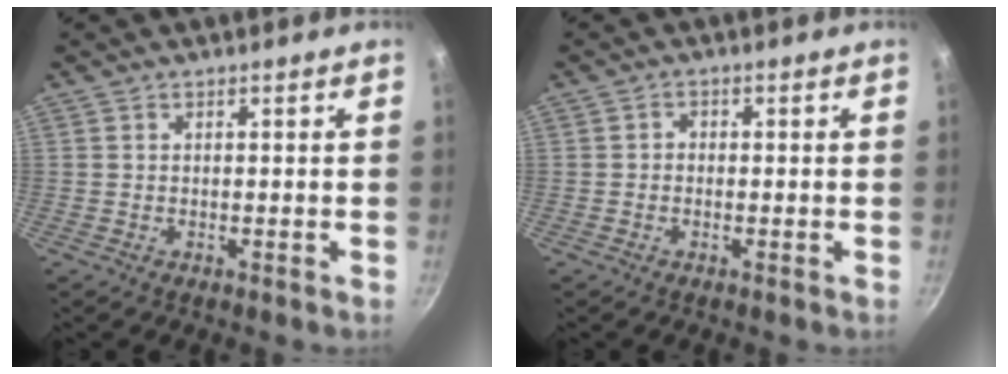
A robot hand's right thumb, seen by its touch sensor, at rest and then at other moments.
{"total": 1.3, "force": [-0.2, 1.1, 0.6], "torque": [-0.009, 0.006, -0.006]}